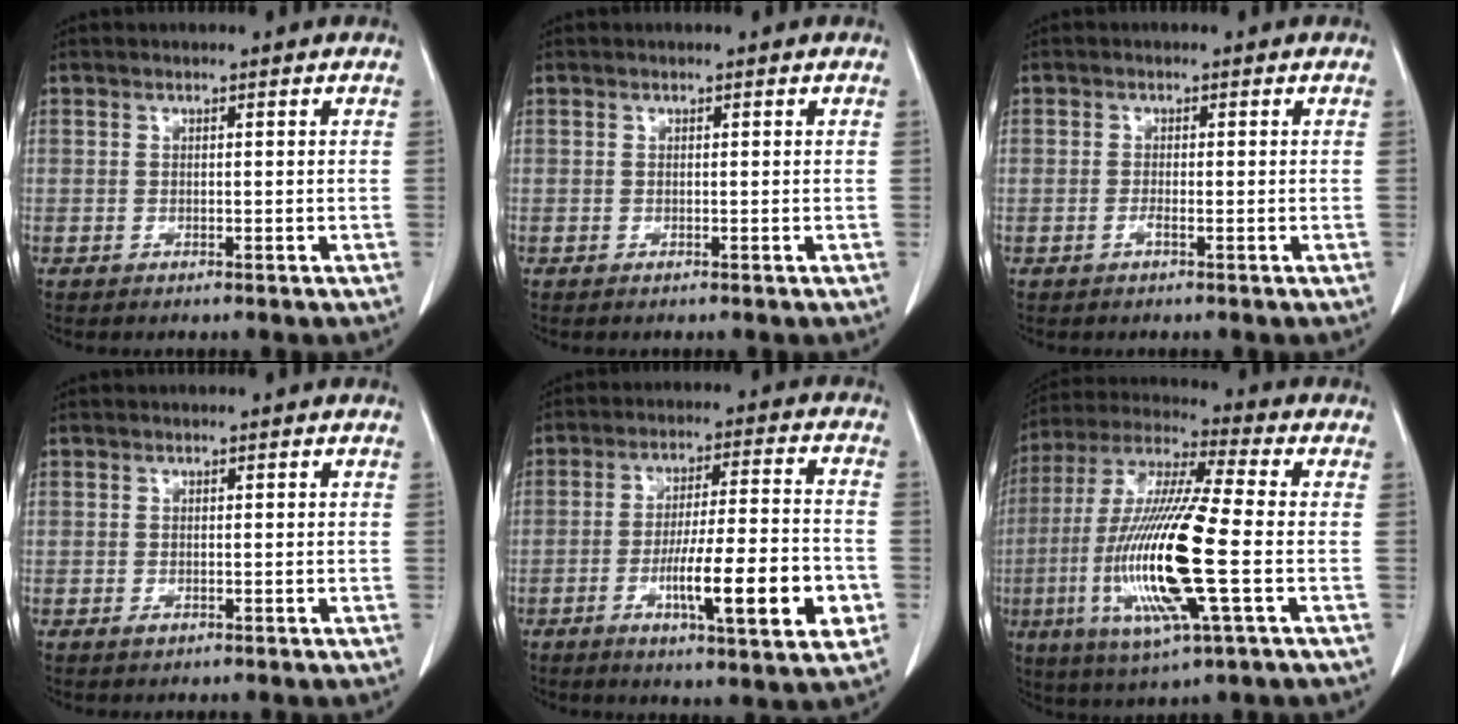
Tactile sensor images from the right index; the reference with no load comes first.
{"total": 0.0}
{"total": 0.8, "force": [-0.4, 0.1, 0.7], "torque": [-0.015, 0.000, -0.008]}
{"total": 0.7, "force": [-0.3, 0.5, 0.4], "torque": [-0.006, 0.000, -0.003]}
{"total": 14.9, "force": [-4.7, 1.7, 14.0], "torque": [-0.222, -0.005, -0.072]}
{"total": 19.1, "force": [-3.6, 1.5, 18.7], "torque": [-0.393, -0.015, -0.069]}